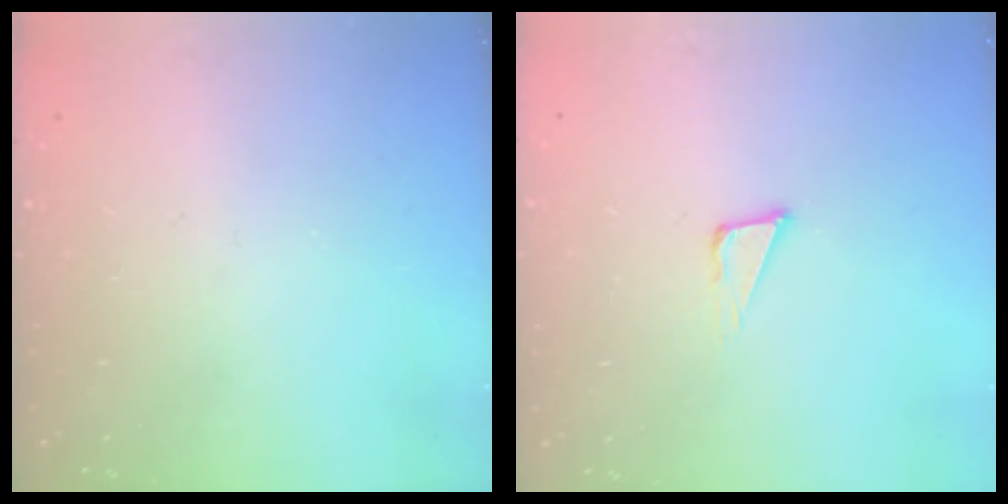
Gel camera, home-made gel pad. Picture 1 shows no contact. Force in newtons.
{"total": 3.8, "press": 3.7, "slide": 0.9}